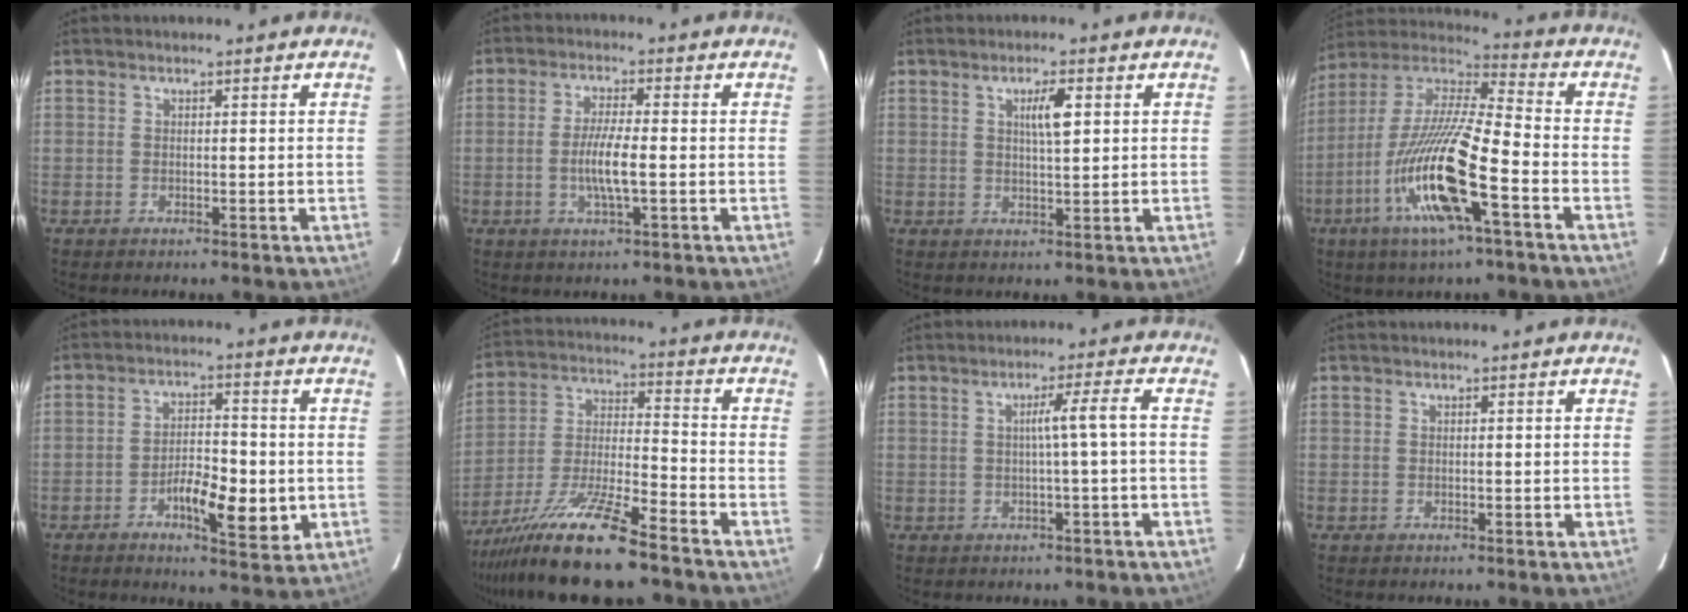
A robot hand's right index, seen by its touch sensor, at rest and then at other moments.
{"total": 5.5, "force": [-1.0, 0.5, 5.4], "torque": [-0.104, -0.005, -0.020]}
{"total": 3.8, "force": [1.3, 0.5, 3.6], "torque": [-0.061, 0.003, 0.021]}
{"total": 18.5, "force": [-6.8, 2.0, 17.0], "torque": [-0.355, -0.016, -0.131]}
{"total": 8.4, "force": [-2.5, 2.6, 7.6], "torque": [-0.122, 0.001, -0.040]}
{"total": 15.7, "force": [-12.1, 0.8, 10.0], "torque": [-0.206, -0.023, -0.221]}
{"total": 3.6, "force": [-0.2, -1.1, 3.4], "torque": [-0.054, 0.006, 0.000]}
{"total": 0.0}